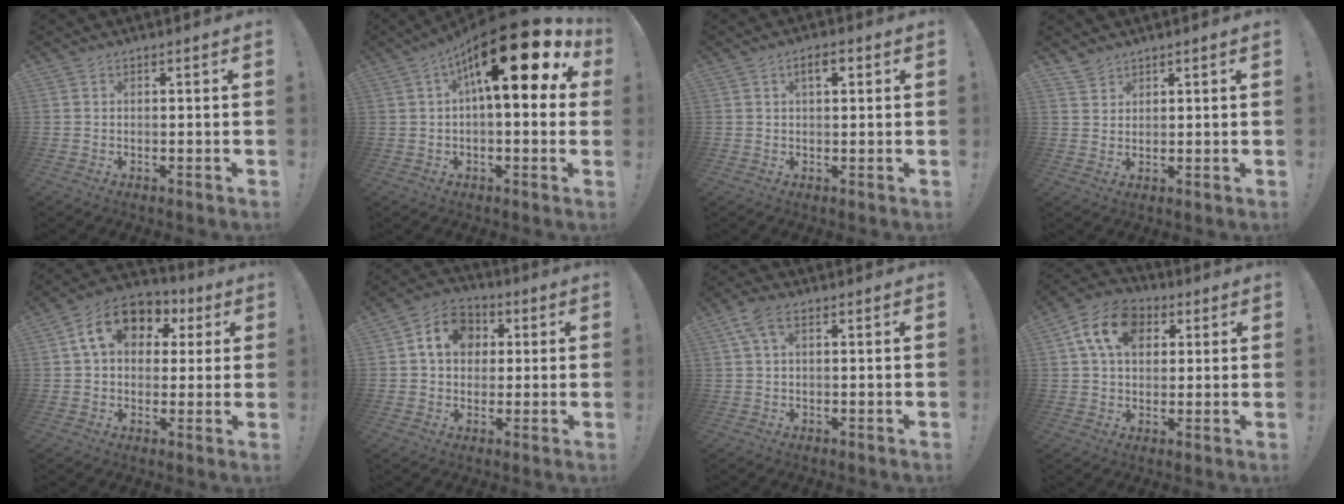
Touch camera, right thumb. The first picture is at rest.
{"total": 21.9, "force": [7.9, 6.8, 19.3], "torque": [-0.306, -0.049, 0.124]}
{"total": 3.8, "force": [1.5, 1.5, 3.1], "torque": [-0.050, 0.002, 0.021]}
{"total": 3.3, "force": [3.0, 1.4, 0.4], "torque": [-0.001, -0.022, 0.055]}
{"total": 15.0, "force": [5.2, 10.8, 9.0], "torque": [-0.143, -0.001, 0.100]}
{"total": 11.1, "force": [2.9, 9.2, 5.5], "torque": [-0.076, 0.003, 0.058]}
{"total": 4.6, "force": [1.8, 2.1, 3.7], "torque": [-0.071, 0.003, 0.034]}
{"total": 13.6, "force": [4.8, 9.8, 8.1], "torque": [-0.131, 0.001, 0.094]}